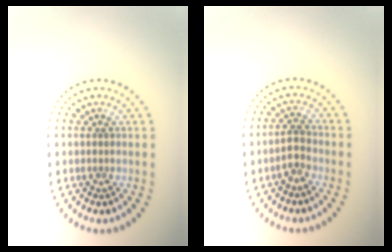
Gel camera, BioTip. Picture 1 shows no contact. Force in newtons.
{"total": 1.8, "press": 1.7, "slide": 0.7}